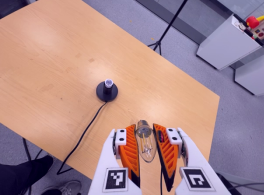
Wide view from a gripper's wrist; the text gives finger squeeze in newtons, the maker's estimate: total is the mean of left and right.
{"total": 23.1, "left": 24.0, "right": 22.3}